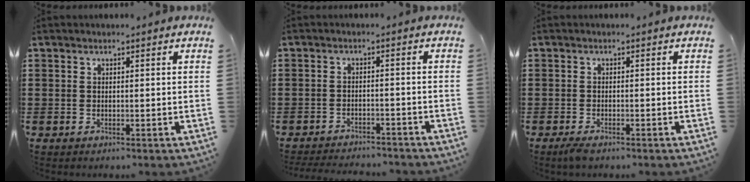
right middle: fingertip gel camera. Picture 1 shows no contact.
{"total": 3.0, "force": [-3.0, 0.2, 0.1], "torque": [-0.006, -0.002, -0.064]}
{"total": 1.3, "force": [-0.9, 0.3, 0.8], "torque": [-0.022, -0.006, -0.020]}